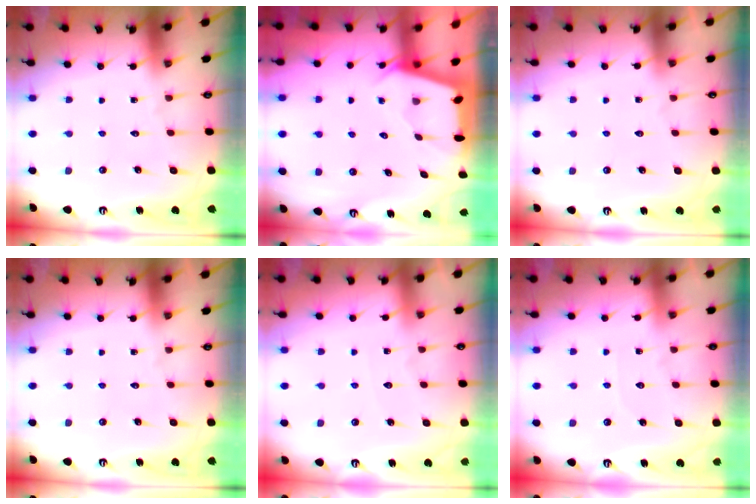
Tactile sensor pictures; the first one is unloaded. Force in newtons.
{"total": 2.1, "press": 2.0, "slide": 0.3}
{"total": 1.7, "press": 1.7, "slide": 0.4}
{"total": 0.0}
{"total": 2.4, "press": 2.4, "slide": 0.3}
{"total": 2.7, "press": 2.6, "slide": 0.3}